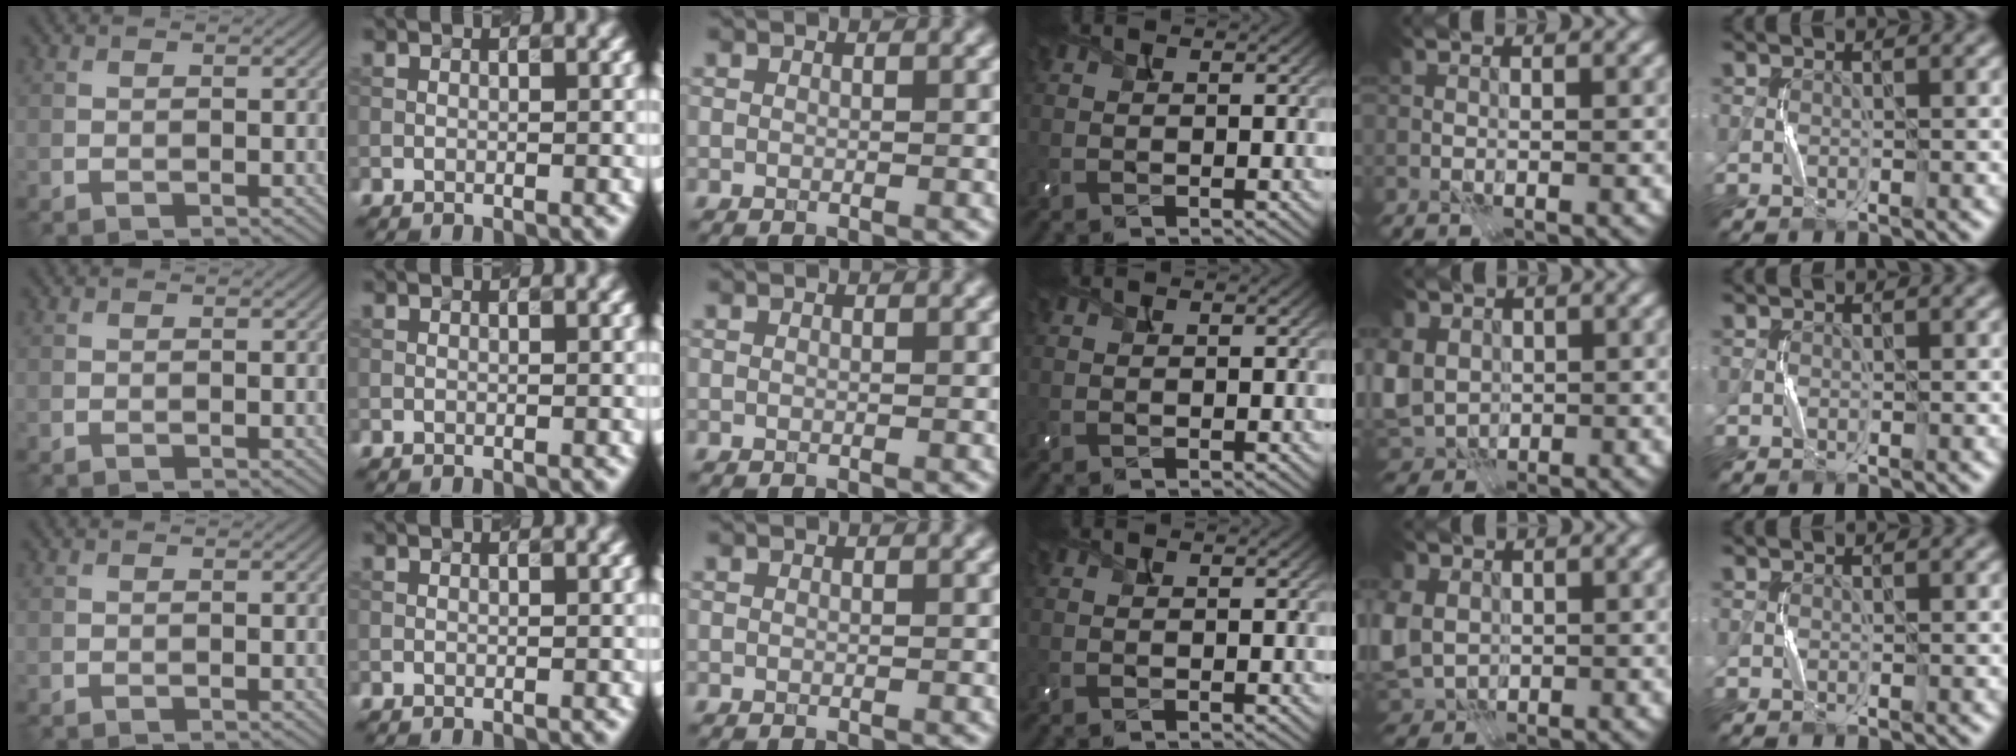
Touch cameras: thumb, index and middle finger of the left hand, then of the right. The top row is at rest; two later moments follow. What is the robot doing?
{"motion": "press", "object": "camera"}